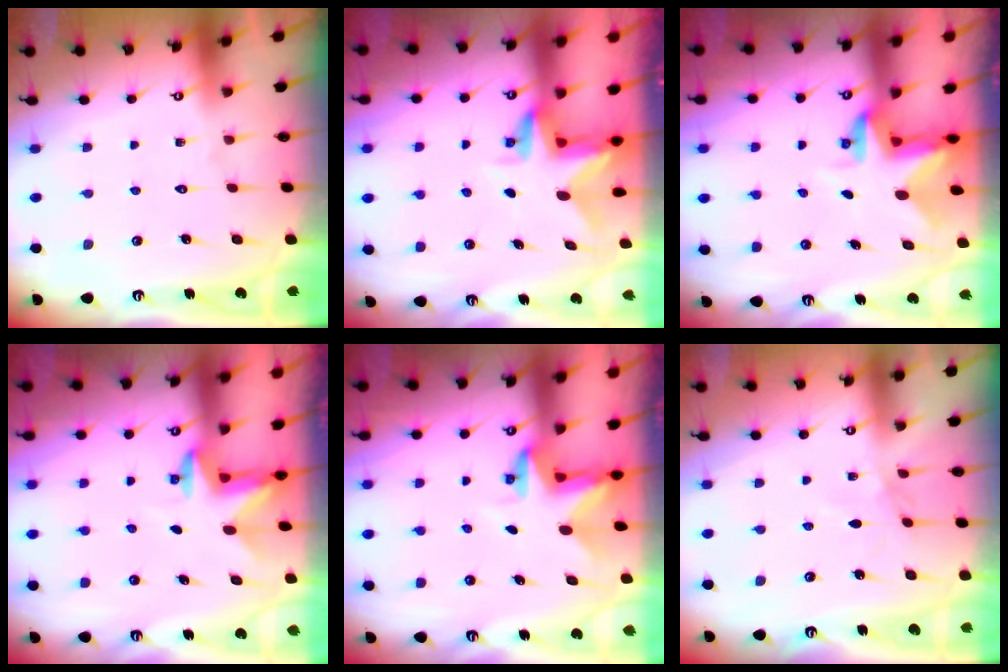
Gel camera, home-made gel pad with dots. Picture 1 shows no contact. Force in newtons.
{"total": 3.5, "press": 3.5, "slide": 0.2}
{"total": 3.0, "press": 3.0, "slide": 0.4}
{"total": 2.8, "press": 2.8, "slide": 0.7}
{"total": 2.8, "press": 2.8, "slide": 0.2}
{"total": 2.1, "press": 2.0, "slide": 0.4}